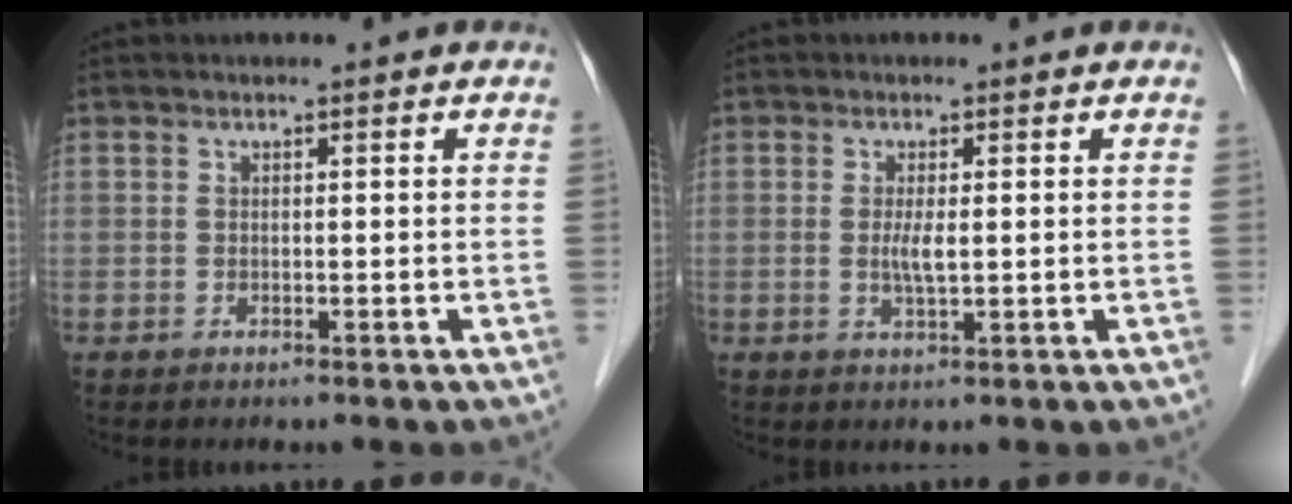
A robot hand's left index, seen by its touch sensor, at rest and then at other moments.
{"total": 2.4, "force": [0.1, 0.3, 2.4], "torque": [-0.054, -0.004, 0.003]}